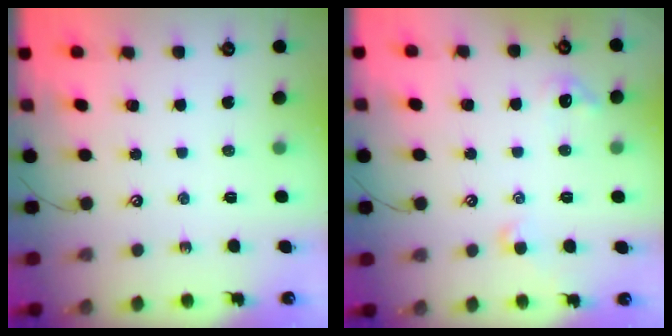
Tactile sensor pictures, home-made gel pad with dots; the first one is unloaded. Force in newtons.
{"total": 1.9, "press": 1.9, "slide": 0.4}